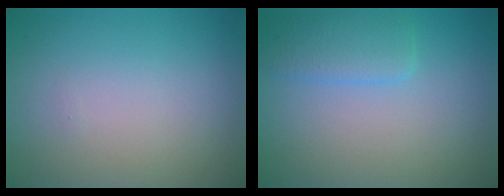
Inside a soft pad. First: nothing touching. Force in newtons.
{"total": 2.3, "press": 2.3, "slide": 0.2}